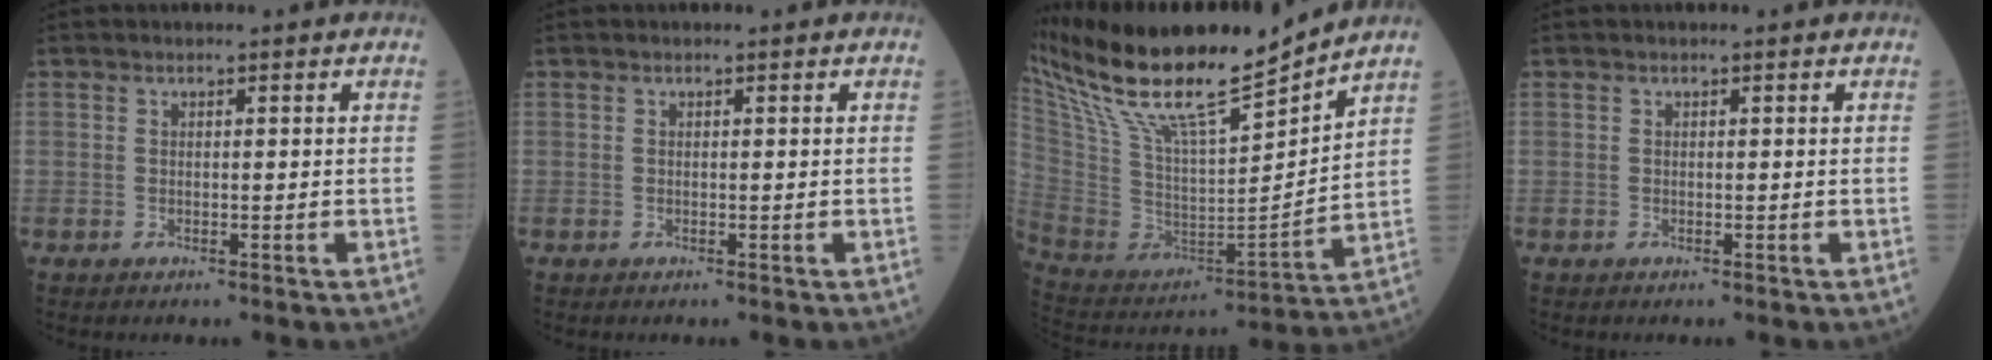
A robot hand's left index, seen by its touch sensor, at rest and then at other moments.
{"total": 0.0}
{"total": 22.1, "force": [18.6, 1.2, 11.9], "torque": [-0.225, -0.008, 0.338]}
{"total": 0.0}